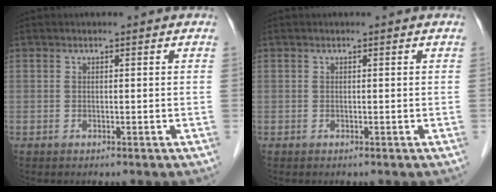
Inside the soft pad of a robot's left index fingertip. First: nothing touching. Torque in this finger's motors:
{"motor_torque": [0.00, 0.00, 0.00, 0.00]}